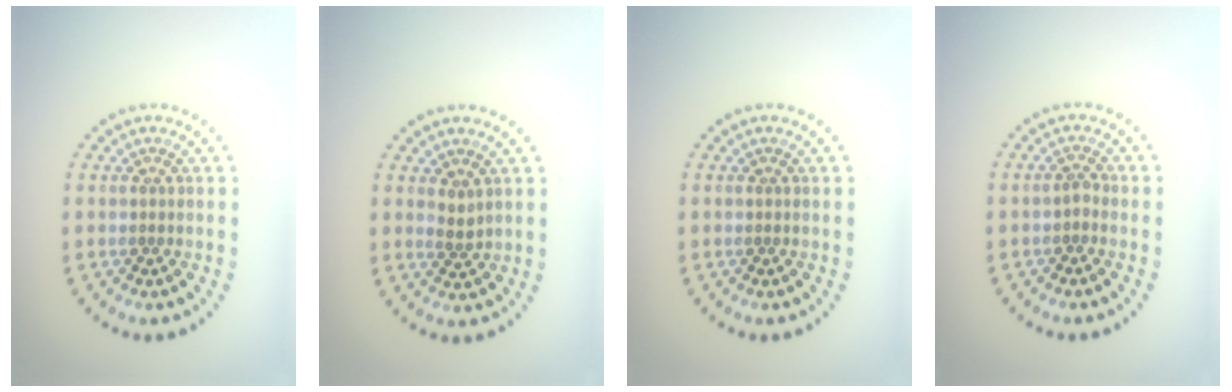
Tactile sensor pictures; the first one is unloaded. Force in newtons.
{"total": 1.0, "press": 0.8, "slide": 0.5}
{"total": 0.0}
{"total": 0.9, "press": 0.6, "slide": 0.6}